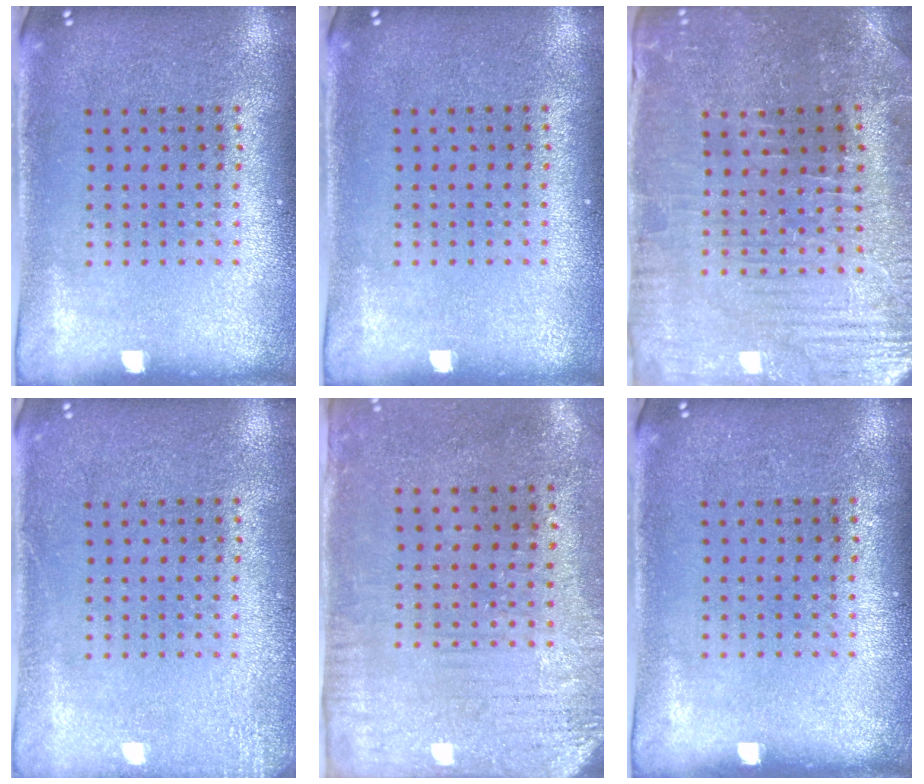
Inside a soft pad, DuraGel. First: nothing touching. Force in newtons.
{"total": 0.0}
{"total": 1.8, "press": 1.8, "slide": 0.3}
{"total": 1.7, "press": 1.7, "slide": 0.3}
{"total": 3.1, "press": 2.5, "slide": 1.8}
{"total": 0.0}